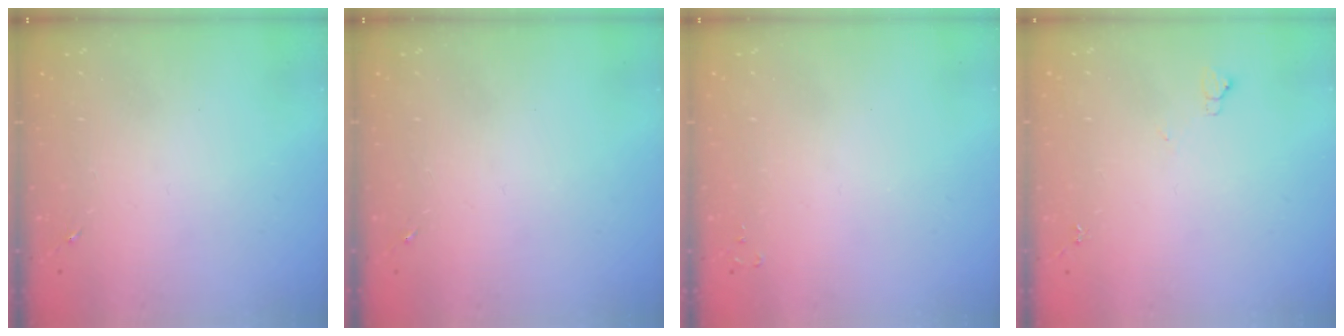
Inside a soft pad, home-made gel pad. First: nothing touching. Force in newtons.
{"total": 0.0}
{"total": 2.0, "press": 2.0, "slide": 0.3}
{"total": 4.9, "press": 4.8, "slide": 0.7}